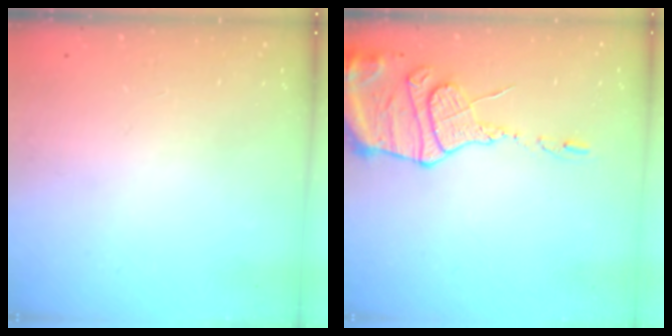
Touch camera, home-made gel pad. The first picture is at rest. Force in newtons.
{"total": 14.4, "press": 14.4, "slide": 1.4}